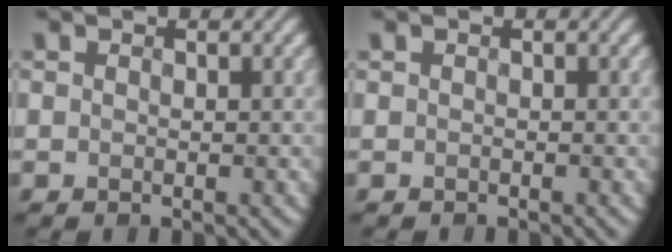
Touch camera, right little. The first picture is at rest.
{"total": 0.0}